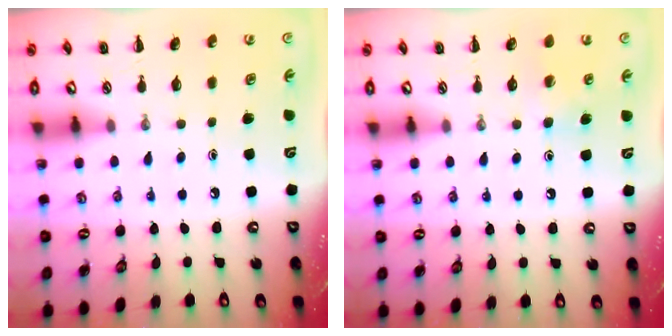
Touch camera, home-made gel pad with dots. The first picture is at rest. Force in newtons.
{"total": 5.5, "press": 5.3, "slide": 1.6}